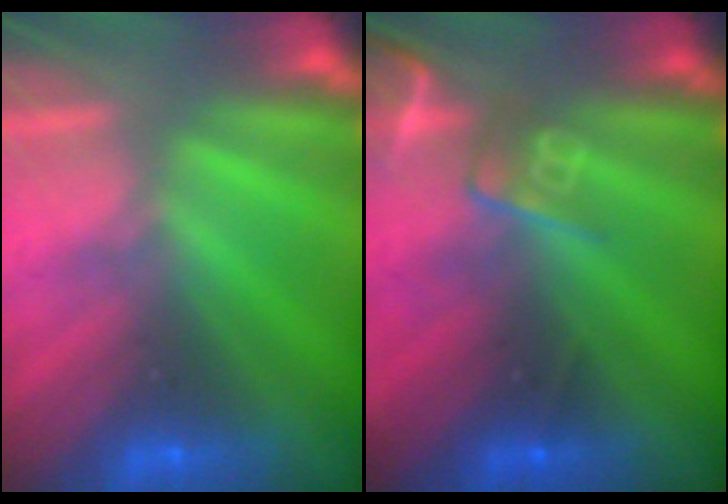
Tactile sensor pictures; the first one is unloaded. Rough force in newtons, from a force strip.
{"total": 2.6}